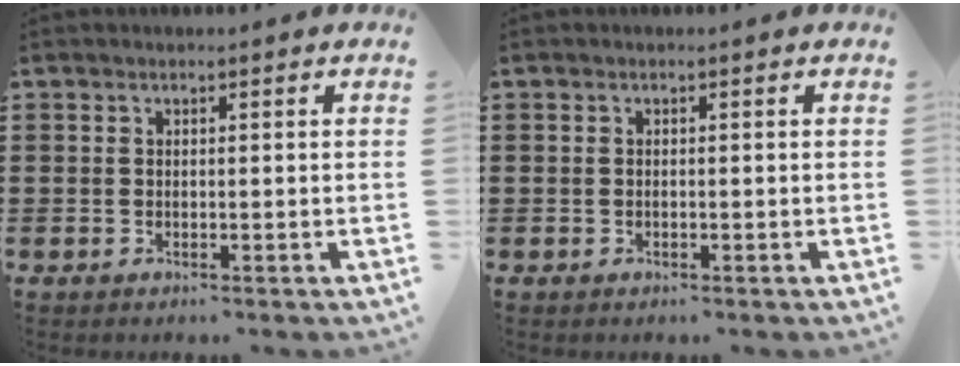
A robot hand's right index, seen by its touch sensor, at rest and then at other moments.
{"total": 0.0}